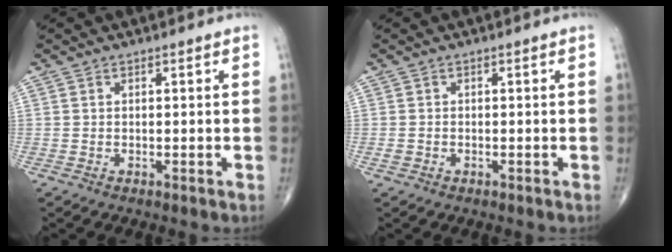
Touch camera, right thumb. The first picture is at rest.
{"total": 0.9, "force": [-0.4, 0.7, 0.4], "torque": [-0.009, 0.001, -0.006]}